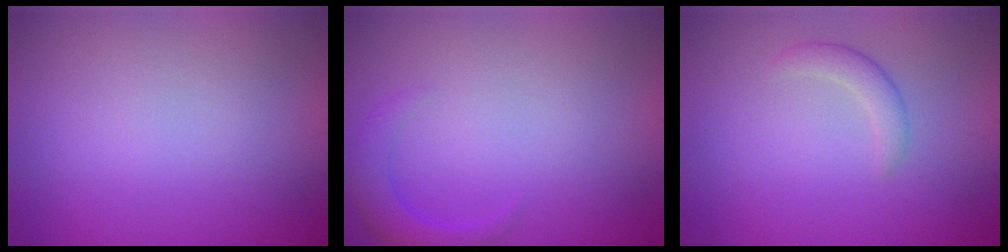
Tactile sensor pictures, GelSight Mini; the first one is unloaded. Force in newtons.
{"total": 2.4, "press": 2.4, "slide": 0.2}
{"total": 1.6, "press": 1.6, "slide": 0.1}